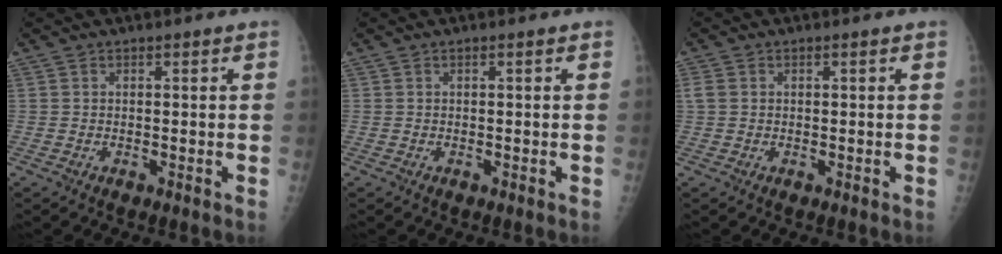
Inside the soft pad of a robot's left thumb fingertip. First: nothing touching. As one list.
[{"total": 0.0}, {"total": 1.6, "force": [0.3, 1.3, 0.9], "torque": [-0.023, 0.004, 0.007]}]